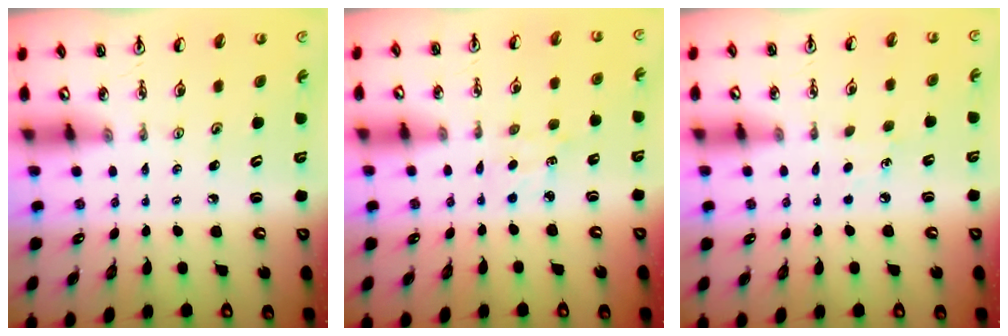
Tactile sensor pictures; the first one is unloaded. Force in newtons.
{"total": 2.3, "press": 2.3, "slide": 0.3}
{"total": 5.6, "press": 5.6, "slide": 0.6}